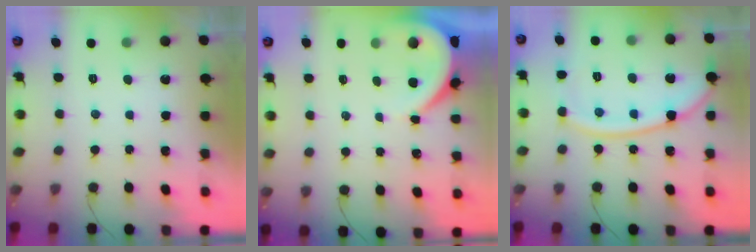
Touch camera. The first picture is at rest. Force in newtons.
{"total": 3.8, "press": 3.7, "slide": 0.4}
{"total": 12.4, "press": 12.4, "slide": 0.9}